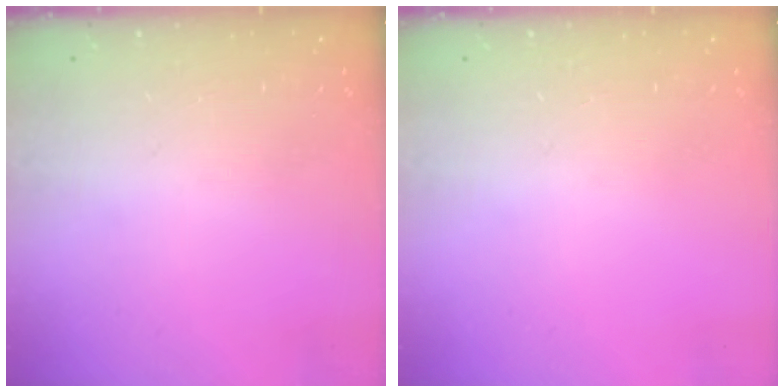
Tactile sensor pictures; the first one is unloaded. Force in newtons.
{"total": 0.0}